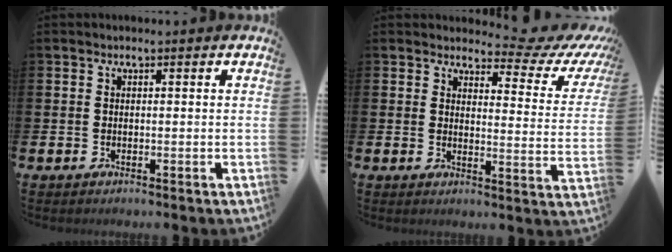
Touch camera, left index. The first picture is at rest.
{"total": 4.5, "force": [3.9, 1.7, 1.6], "torque": [-0.020, -0.038, 0.054]}